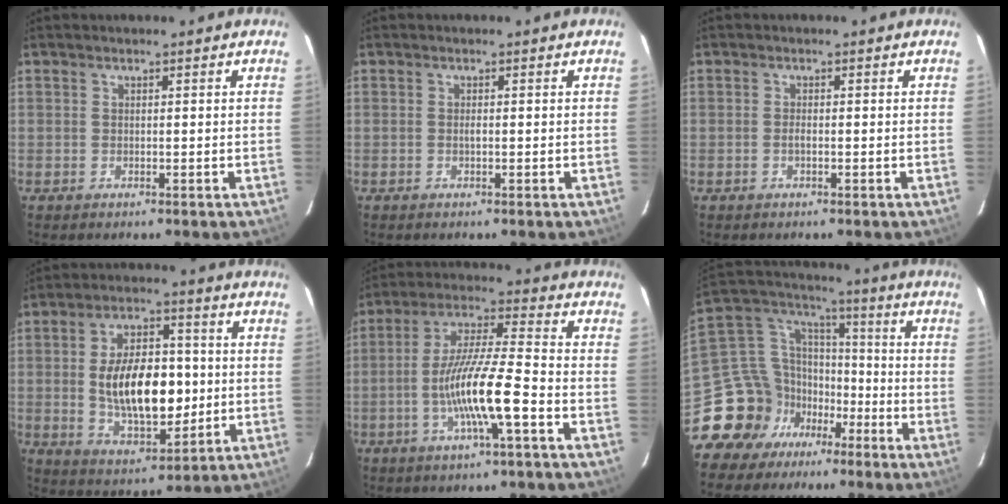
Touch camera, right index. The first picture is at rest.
{"total": 0.6, "force": [-0.1, 0.2, 0.6], "torque": [-0.012, 0.001, -0.003]}
{"total": 0.8, "force": [-0.3, 0.3, 0.7], "torque": [-0.015, 0.000, -0.006]}
{"total": 16.6, "force": [-0.6, 8.5, 14.2], "torque": [-0.249, 0.004, 0.005]}
{"total": 13.3, "force": [-4.9, 1.0, 12.3], "torque": [-0.238, -0.003, -0.095]}
{"total": 15.7, "force": [-9.7, 11.6, 4.1], "torque": [-0.103, 0.054, -0.168]}